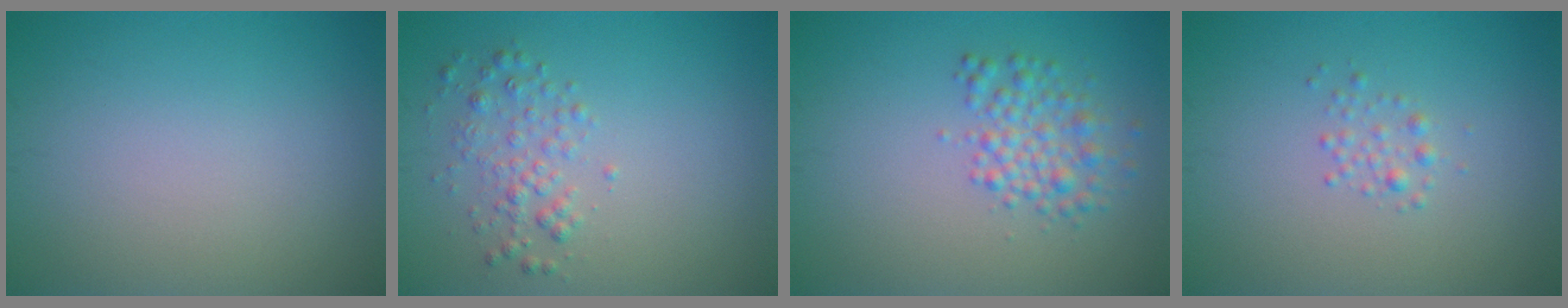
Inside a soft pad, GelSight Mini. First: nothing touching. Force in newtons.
{"total": 2.0, "press": 2.0, "slide": 0.1}
{"total": 2.9, "press": 2.9, "slide": 0.0}
{"total": 1.1, "press": 1.1, "slide": 0.0}